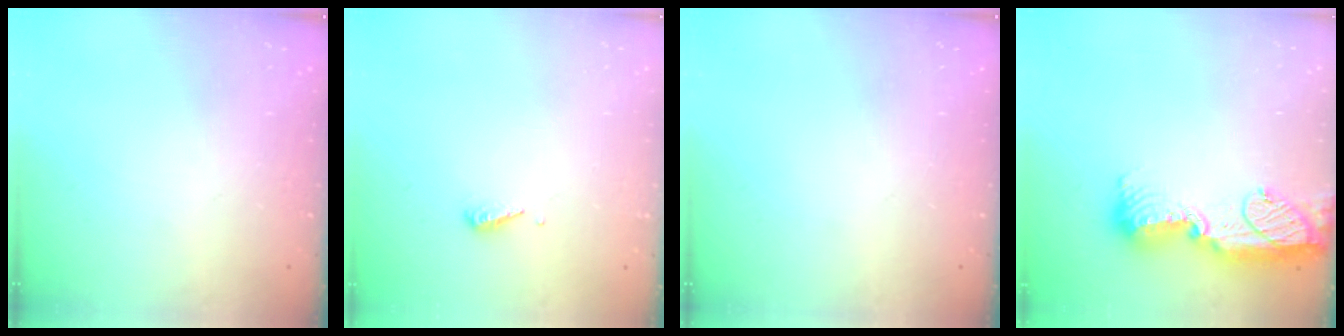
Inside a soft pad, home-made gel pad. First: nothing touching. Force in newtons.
{"total": 3.1, "press": 3.1, "slide": 0.2}
{"total": 0.0}
{"total": 17.2, "press": 16.2, "slide": 5.8}